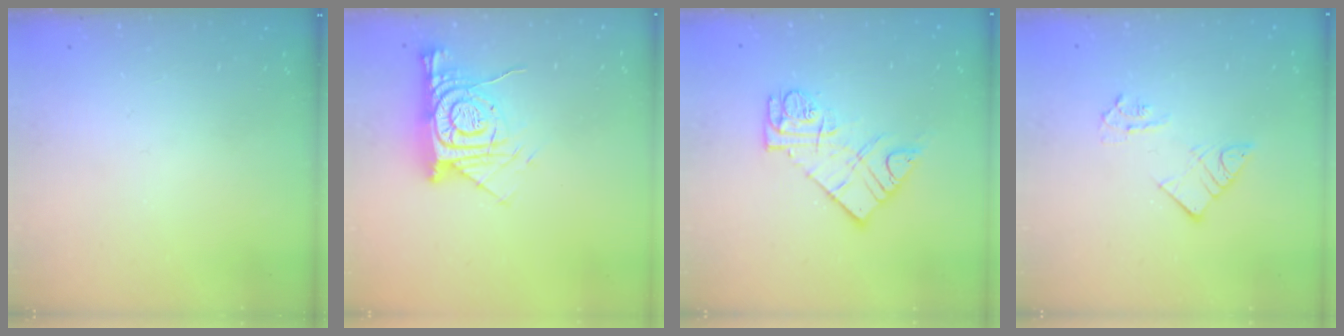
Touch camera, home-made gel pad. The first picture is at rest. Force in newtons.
{"total": 13.6, "press": 13.5, "slide": 1.3}
{"total": 12.0, "press": 11.9, "slide": 1.1}
{"total": 7.6, "press": 7.5, "slide": 0.8}